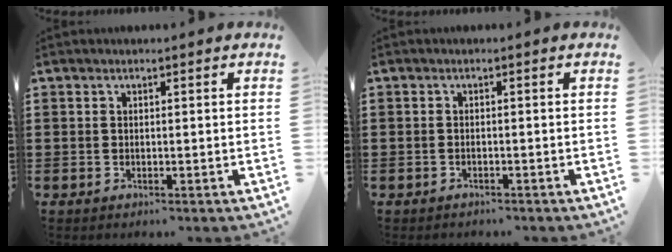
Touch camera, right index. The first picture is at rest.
{"total": 0.7, "force": [-0.6, 0.3, 0.2], "torque": [-0.006, -0.001, -0.013]}